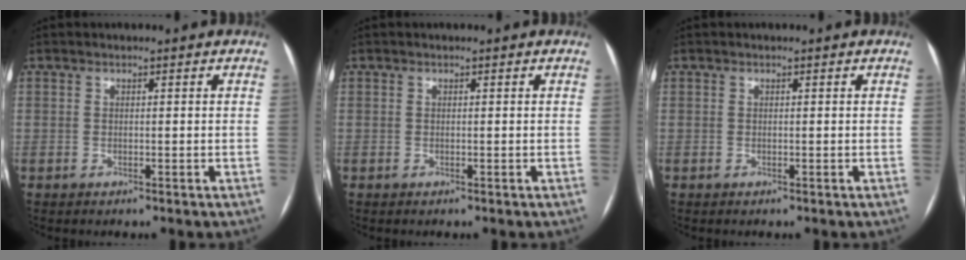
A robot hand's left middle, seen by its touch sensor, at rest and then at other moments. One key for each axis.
{"total": 0.0}
{"total": 0.0}